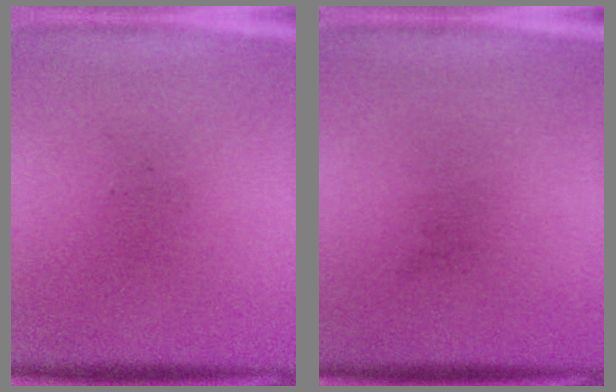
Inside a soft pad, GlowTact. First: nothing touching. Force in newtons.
{"total": 0.0}